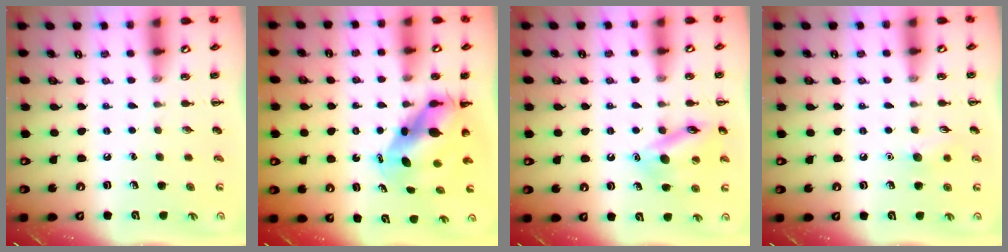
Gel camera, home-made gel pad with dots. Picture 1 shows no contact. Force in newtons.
{"total": 7.3, "press": 7.0, "slide": 1.9}
{"total": 14.2, "press": 14.2, "slide": 1.4}
{"total": 7.3, "press": 7.0, "slide": 2.0}